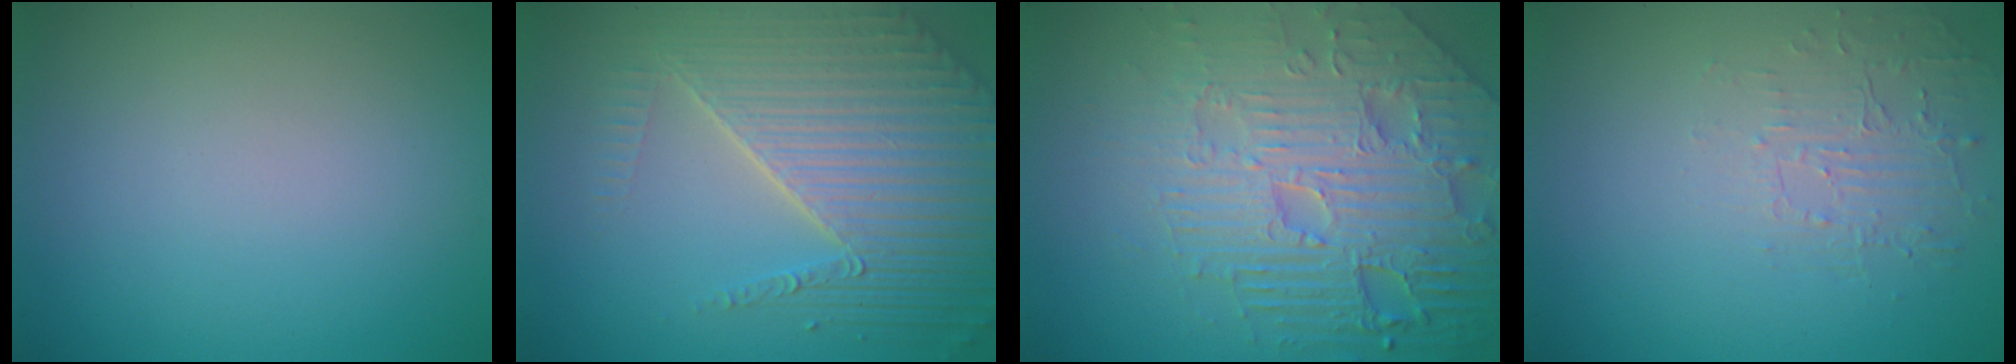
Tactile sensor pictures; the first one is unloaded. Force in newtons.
{"total": 7.0, "press": 5.4, "slide": 4.4}
{"total": 8.0, "press": 6.2, "slide": 5.1}
{"total": 1.8, "press": 0.7, "slide": 1.7}